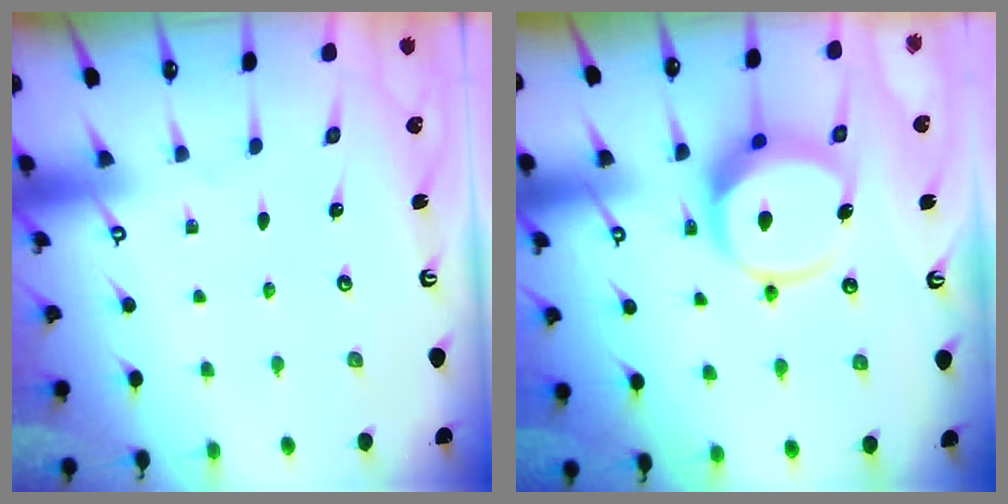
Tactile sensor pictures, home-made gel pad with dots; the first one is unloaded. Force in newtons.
{"total": 11.6, "press": 11.4, "slide": 1.6}